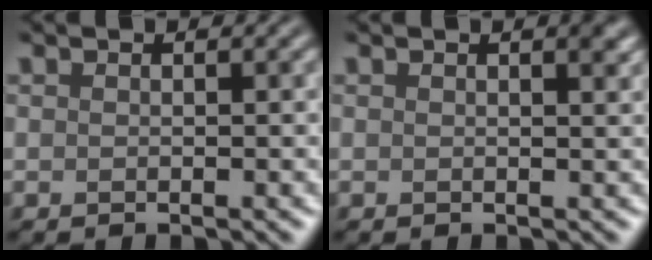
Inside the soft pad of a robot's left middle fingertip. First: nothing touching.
{"total": 1.1, "force": [0.7, 0.3, 0.8], "torque": [-0.009, 0.001, 0.010]}